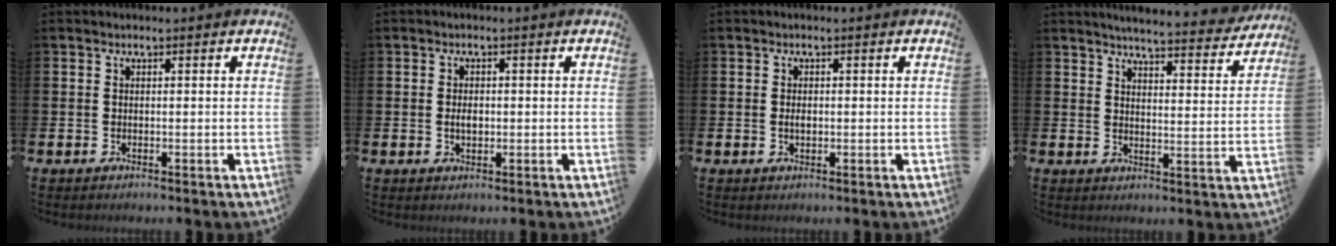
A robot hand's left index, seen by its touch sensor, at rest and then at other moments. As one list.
[{"total": 1.9, "force": [0.0, 1.1, 1.5], "torque": [-0.022, 0.003, -0.004]}, {"total": 1.2, "force": [0.0, 0.7, 0.9], "torque": [-0.019, 0.006, -0.002]}, {"total": 5.2, "force": [5.1, 0.2, 1.0], "torque": [-0.029, -0.039, 0.086]}]